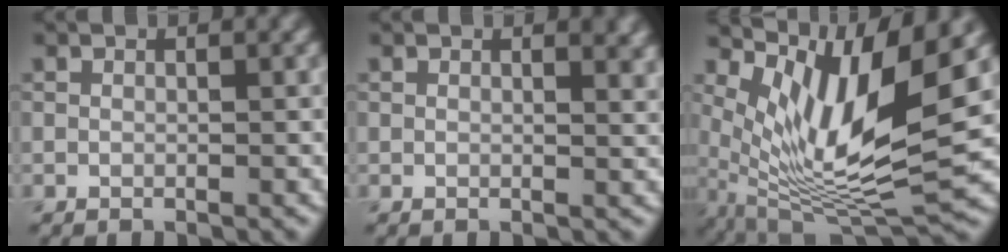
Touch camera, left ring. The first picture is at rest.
{"total": 1.9, "force": [1.4, 0.7, 1.1], "torque": [-0.005, -0.002, 0.020]}
{"total": 11.5, "force": [4.2, 3.3, 10.2], "torque": [-0.189, -0.011, 0.090]}